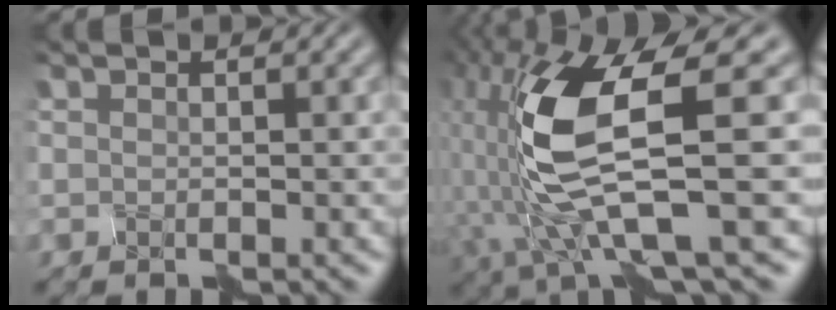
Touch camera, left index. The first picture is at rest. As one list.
[{"total": 11.4, "force": [-1.3, 2.9, 11.0], "torque": [-0.233, -0.009, -0.023]}]